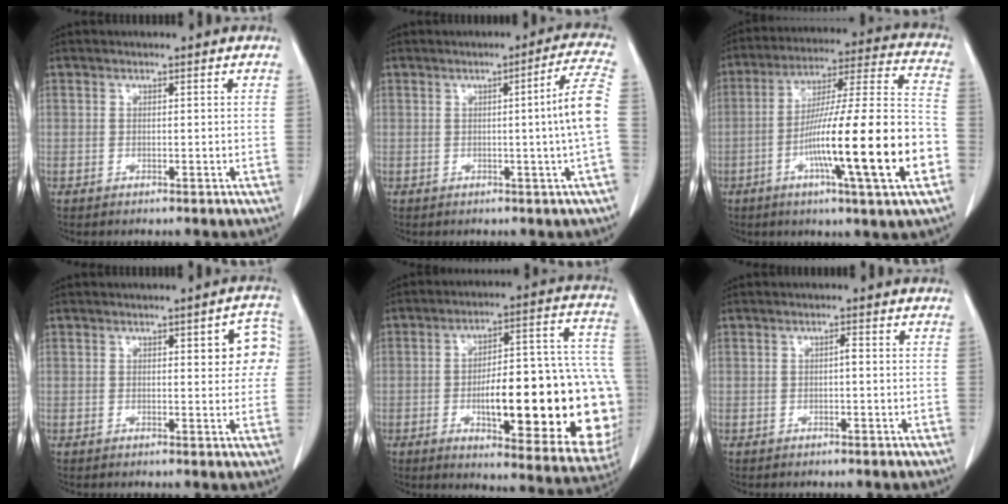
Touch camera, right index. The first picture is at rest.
{"total": 7.3, "force": [-0.4, -1.7, 7.1], "torque": [-0.093, 0.000, -0.006]}
{"total": 21.6, "force": [-6.7, 0.3, 20.5], "torque": [-0.316, -0.007, -0.110]}
{"total": 5.6, "force": [1.3, 1.8, 5.1], "torque": [-0.049, 0.016, 0.010]}
{"total": 27.7, "force": [-5.0, 6.8, 26.3], "torque": [-0.274, 0.023, -0.053]}
{"total": 0.8, "force": [-0.1, 0.2, 0.7], "torque": [-0.011, 0.003, -0.002]}